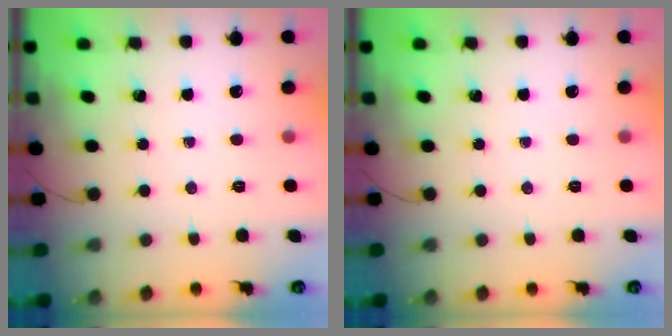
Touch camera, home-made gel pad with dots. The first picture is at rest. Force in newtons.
{"total": 0.0}